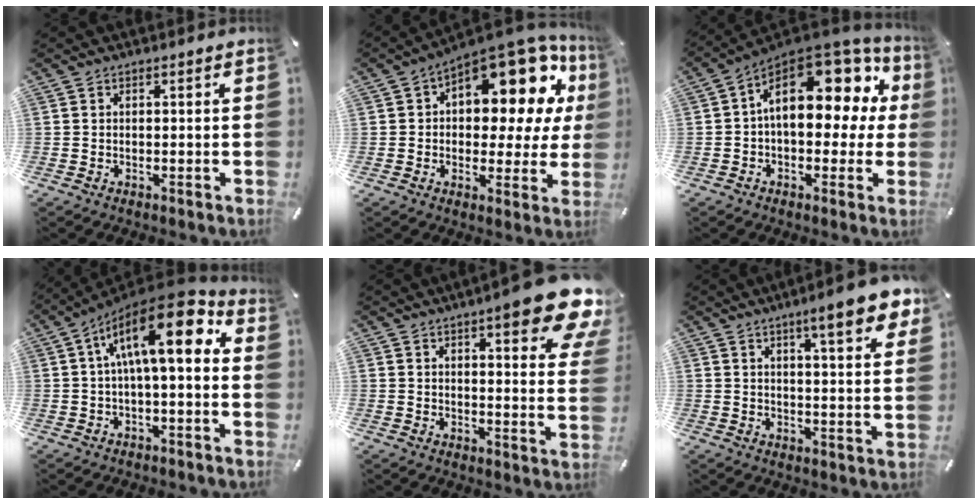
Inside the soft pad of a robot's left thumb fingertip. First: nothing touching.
{"total": 17.0, "force": [8.8, 8.9, 11.5], "torque": [-0.146, -0.079, 0.143]}
{"total": 18.2, "force": [5.7, 10.7, 13.6], "torque": [-0.192, -0.034, 0.099]}
{"total": 16.7, "force": [4.4, 6.0, 15.0], "torque": [-0.249, -0.023, 0.064]}
{"total": 14.5, "force": [8.8, 3.2, 11.2], "torque": [-0.153, -0.058, 0.141]}
{"total": 10.5, "force": [6.4, 1.9, 8.1], "torque": [-0.119, -0.033, 0.102]}